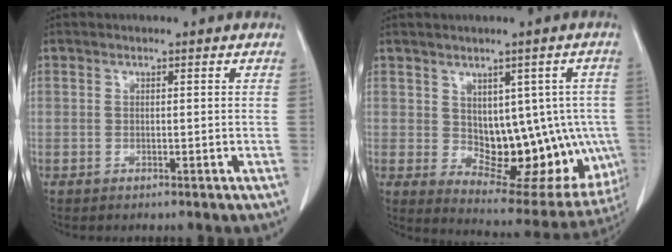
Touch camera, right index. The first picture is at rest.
{"total": 15.1, "force": [-0.7, 8.3, 12.6], "torque": [-0.136, 0.010, 0.017]}